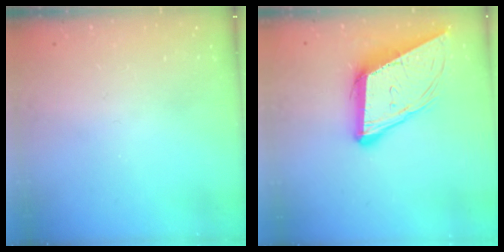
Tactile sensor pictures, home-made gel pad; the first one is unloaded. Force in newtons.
{"total": 13.2, "press": 12.6, "slide": 4.0}